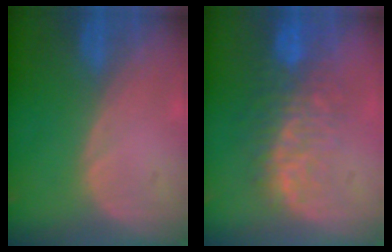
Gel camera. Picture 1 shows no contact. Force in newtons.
{"total": 9.9, "press": 8.4, "slide": 5.2}